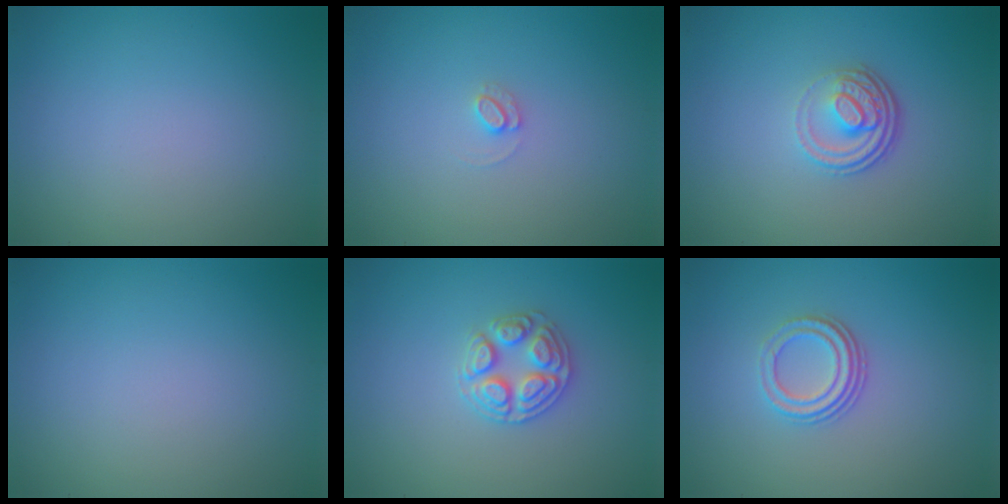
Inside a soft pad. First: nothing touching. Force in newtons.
{"total": 0.9, "press": 0.9, "slide": 0.1}
{"total": 3.6, "press": 2.5, "slide": 2.7}
{"total": 0.0}
{"total": 2.9, "press": 2.8, "slide": 0.3}
{"total": 3.0, "press": 2.2, "slide": 2.0}